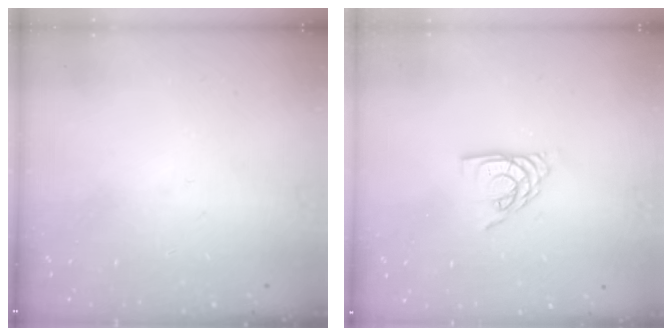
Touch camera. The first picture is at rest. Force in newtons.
{"total": 7.9, "press": 7.9, "slide": 0.6}